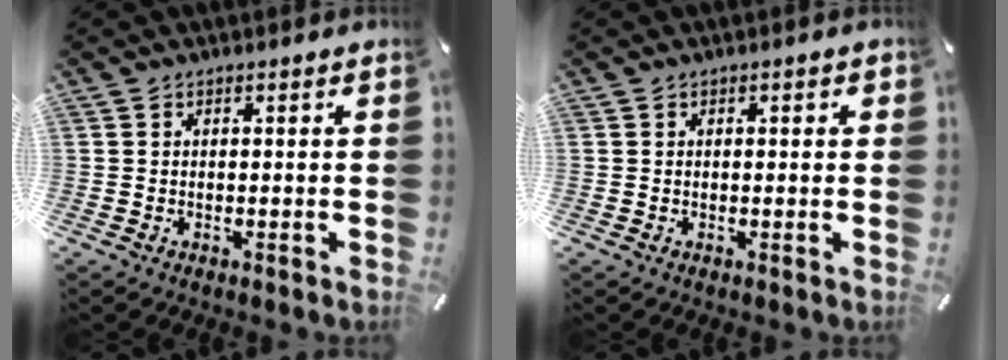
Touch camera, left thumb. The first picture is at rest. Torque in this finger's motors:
{"motor_torque": [-0.04, -0.29, 0.06, 0.11, 0.00]}